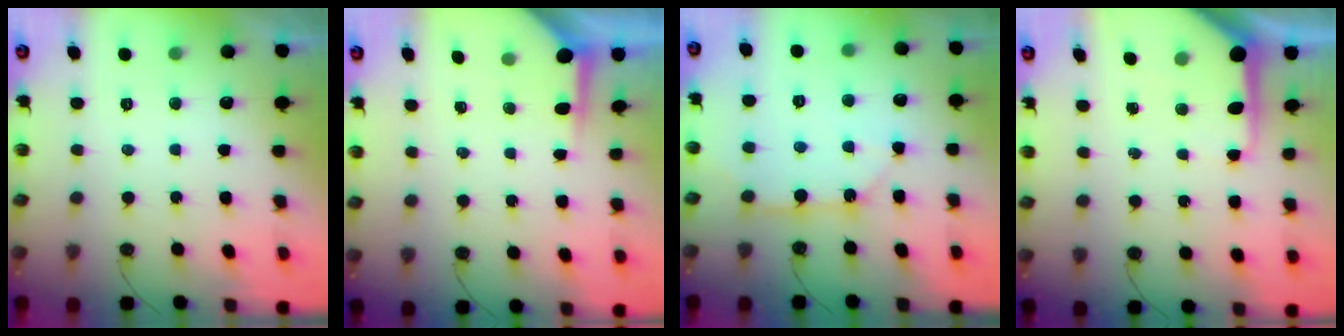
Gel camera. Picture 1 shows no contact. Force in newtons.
{"total": 3.7, "press": 3.7, "slide": 0.3}
{"total": 11.6, "press": 11.6, "slide": 1.1}
{"total": 9.2, "press": 9.1, "slide": 1.0}